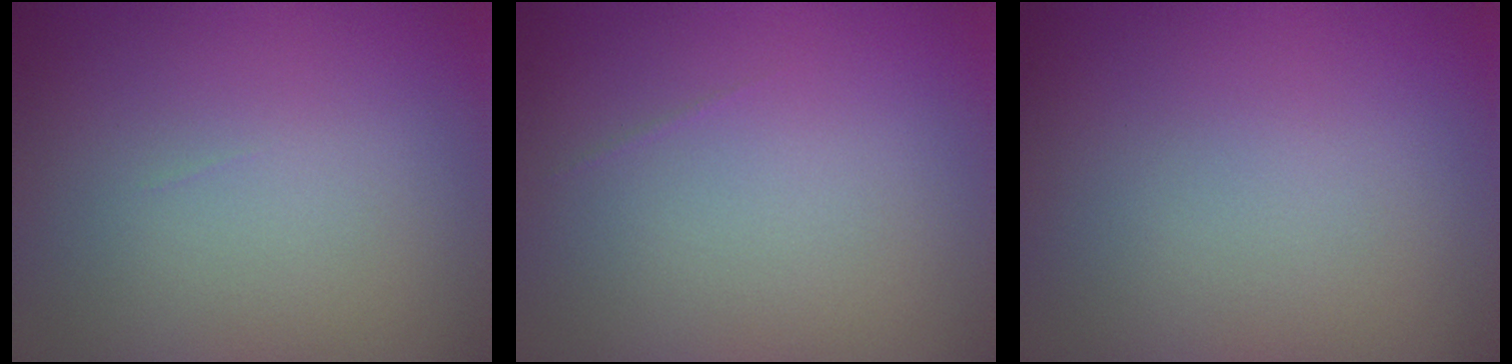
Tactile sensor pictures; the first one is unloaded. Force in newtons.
{"total": 0.0}
{"total": 0.0}